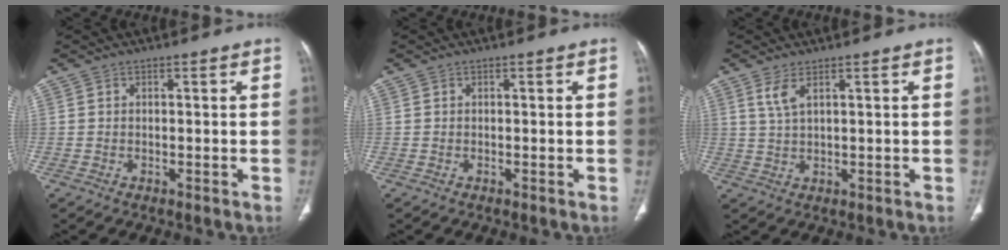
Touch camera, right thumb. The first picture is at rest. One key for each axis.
{"total": 0.0}
{"total": 3.2, "fx": 1.8, "fy": 0.9, "fz": 2.5, "tx": -0.059, "ty": -0.006, "tz": 0.046}